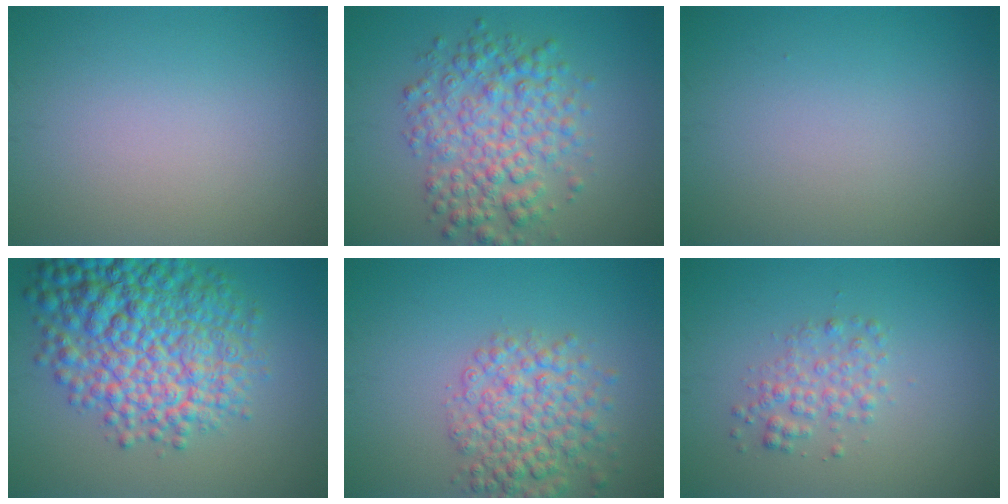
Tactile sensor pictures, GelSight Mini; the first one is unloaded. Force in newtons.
{"total": 5.9, "press": 5.9, "slide": 0.0}
{"total": 0.0}
{"total": 11.1, "press": 11.1, "slide": 0.3}
{"total": 5.3, "press": 5.3, "slide": 0.2}
{"total": 2.2, "press": 2.2, "slide": 0.0}